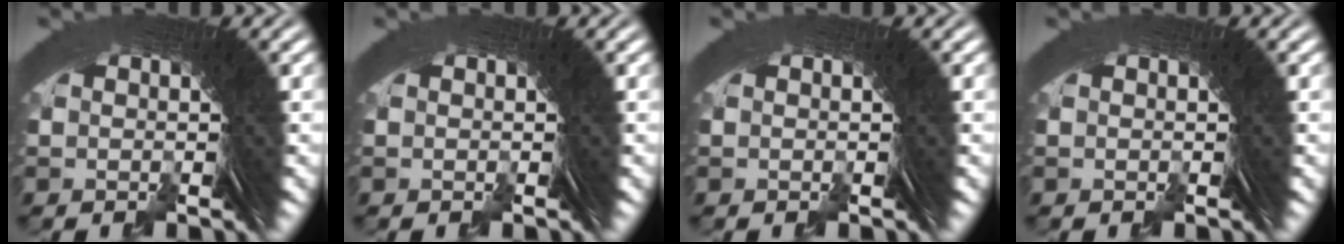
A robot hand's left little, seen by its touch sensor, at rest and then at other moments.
{"total": 0.0}
{"total": 0.0}
{"total": 0.0}